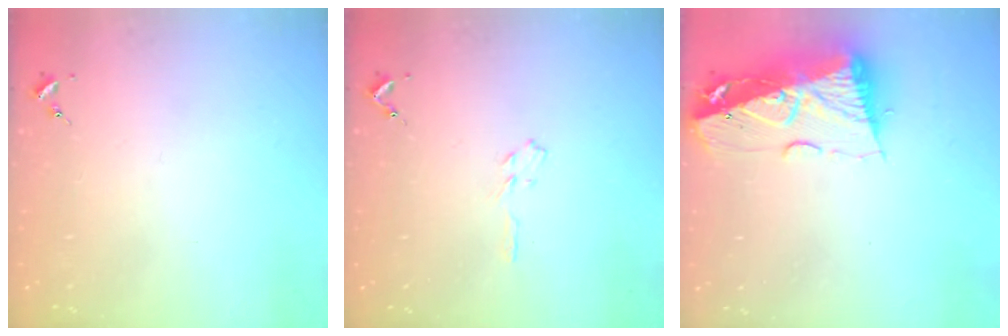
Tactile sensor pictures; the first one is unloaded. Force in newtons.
{"total": 3.2, "press": 3.1, "slide": 0.4}
{"total": 14.8, "press": 14.7, "slide": 1.8}